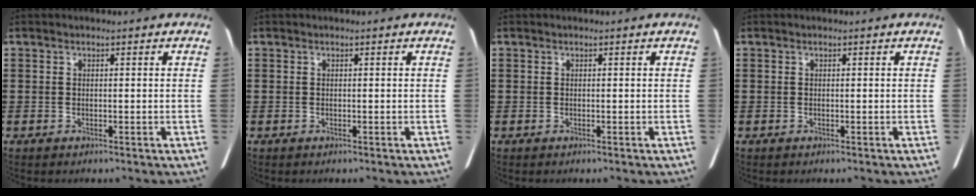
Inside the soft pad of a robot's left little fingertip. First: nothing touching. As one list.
[{"total": 0.0}, {"total": 0.0}, {"total": 0.0}]